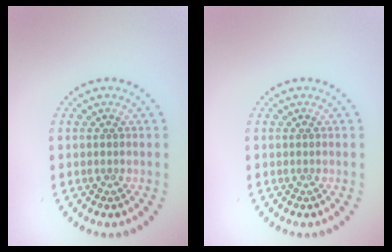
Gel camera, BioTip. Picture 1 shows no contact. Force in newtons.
{"total": 0.0}